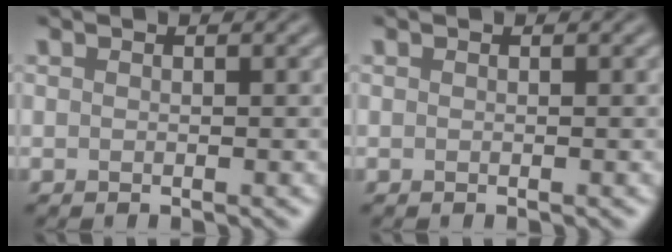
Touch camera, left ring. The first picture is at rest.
{"total": 0.0}